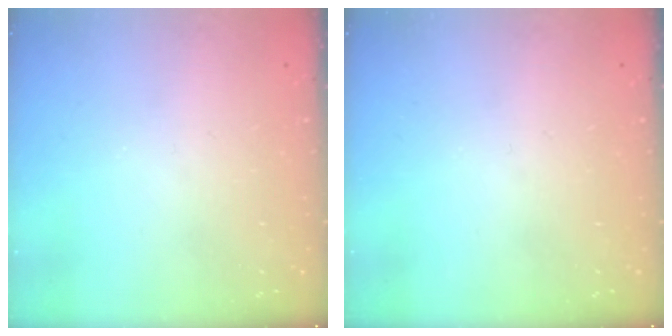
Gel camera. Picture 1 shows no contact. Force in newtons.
{"total": 0.0}